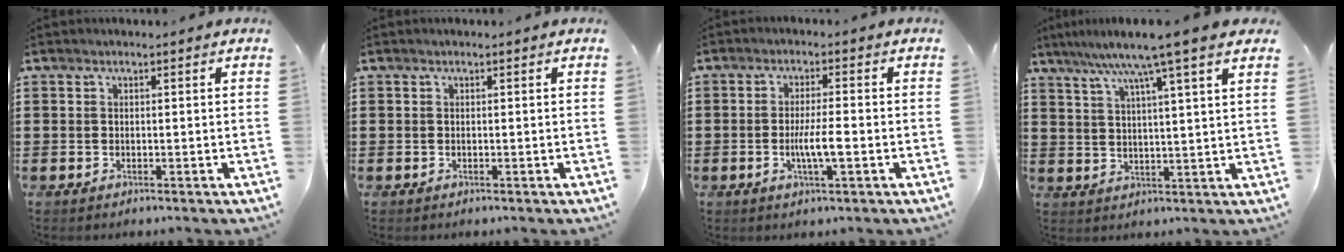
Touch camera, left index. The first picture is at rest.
{"total": 0.0}
{"total": 4.8, "force": [-1.0, 0.8, 4.6], "torque": [-0.085, -0.001, -0.022]}
{"total": 8.4, "force": [6.1, -0.5, 5.8], "torque": [-0.123, -0.024, 0.097]}